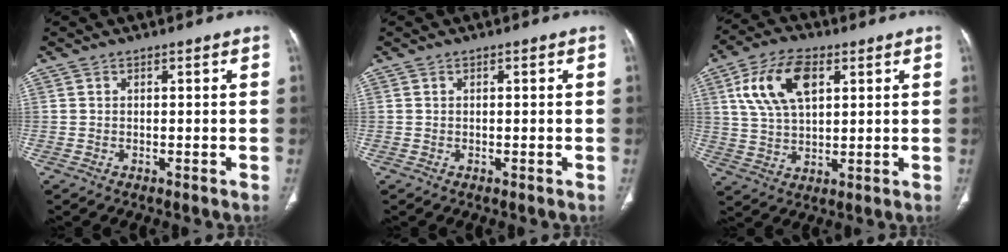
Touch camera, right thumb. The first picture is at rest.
{"total": 0.0}
{"total": 12.8, "force": [4.6, 7.0, 9.7], "torque": [-0.179, -0.002, 0.087]}